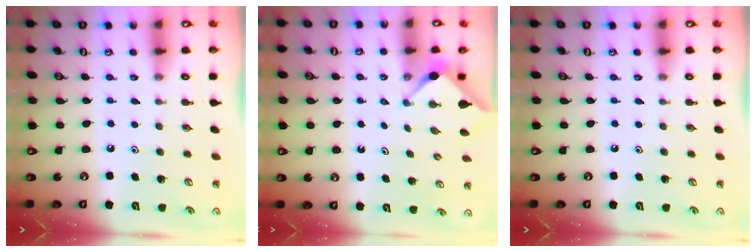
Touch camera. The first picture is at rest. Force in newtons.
{"total": 2.9, "press": 2.8, "slide": 0.4}
{"total": 0.0}